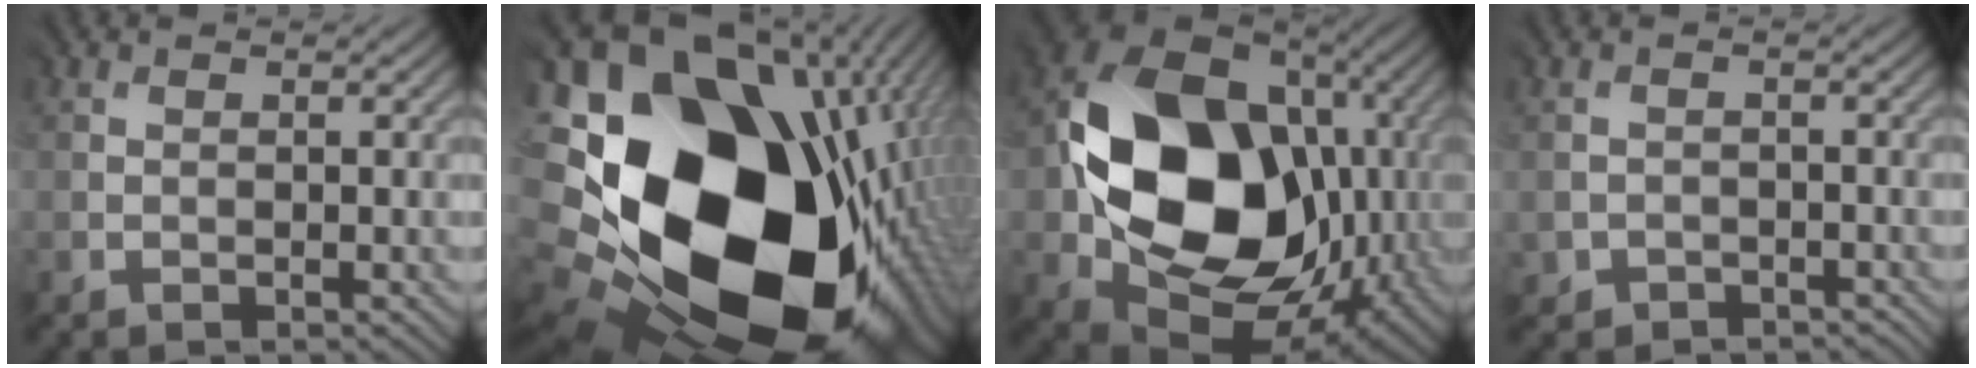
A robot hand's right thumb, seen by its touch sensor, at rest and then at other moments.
{"total": 24.5, "force": [-0.9, 18.7, 15.8], "torque": [-0.266, -0.100, -0.014]}
{"total": 20.2, "force": [0.2, 15.5, 13.0], "torque": [-0.267, -0.041, 0.022]}
{"total": 1.7, "force": [-1.3, 1.0, -0.2], "torque": [0.006, -0.006, -0.020]}